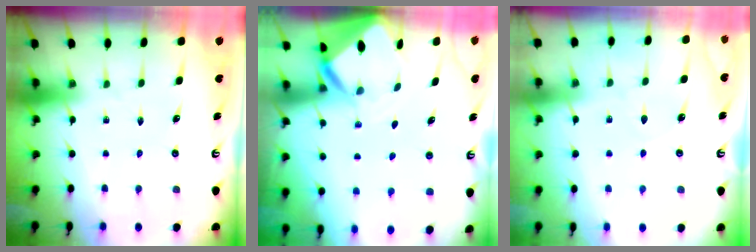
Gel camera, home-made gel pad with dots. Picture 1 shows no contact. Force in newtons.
{"total": 3.0, "press": 3.0, "slide": 0.2}
{"total": 5.1, "press": 5.0, "slide": 0.6}